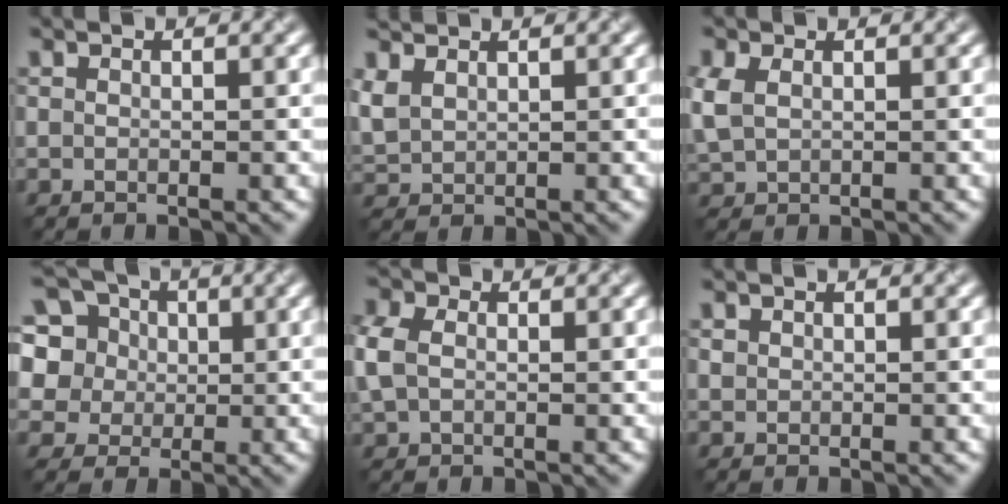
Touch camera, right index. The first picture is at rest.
{"total": 3.0, "force": [2.0, 1.7, 1.5], "torque": [-0.052, 0.010, 0.045]}
{"total": 2.9, "force": [0.7, 2.0, 2.0], "torque": [-0.063, 0.003, 0.017]}
{"total": 12.8, "force": [5.0, 10.3, 5.6], "torque": [-0.155, 0.043, 0.078]}
{"total": 3.0, "force": [0.4, 2.3, 1.9], "torque": [-0.059, 0.008, 0.003]}
{"total": 0.5, "force": [0.3, 0.4, 0.1], "torque": [-0.002, -0.002, 0.008]}